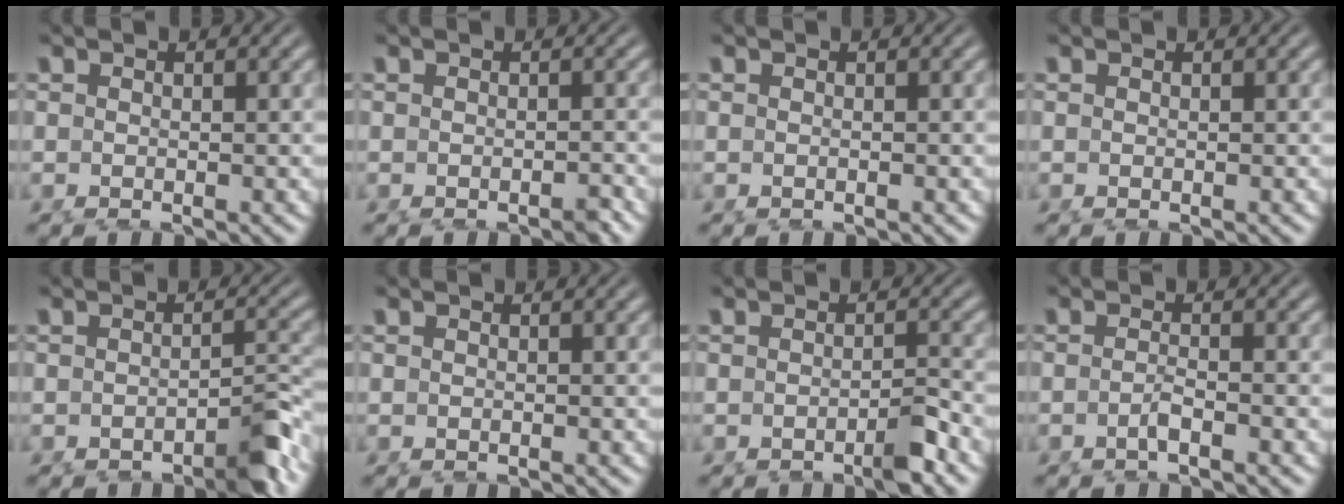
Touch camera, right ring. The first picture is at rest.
{"total": 0.8, "force": [-0.8, -0.2, 0.2], "torque": [-0.002, -0.002, -0.012]}
{"total": 0.0}
{"total": 0.0}
{"total": 2.8, "force": [-2.1, 0.0, 1.8], "torque": [-0.019, -0.004, -0.035]}
{"total": 0.0}
{"total": 1.8, "force": [-1.4, -0.5, 1.0], "torque": [-0.007, 0.001, -0.027]}
{"total": 1.6, "force": [-1.2, -0.6, 0.8], "torque": [-0.006, -0.003, -0.022]}